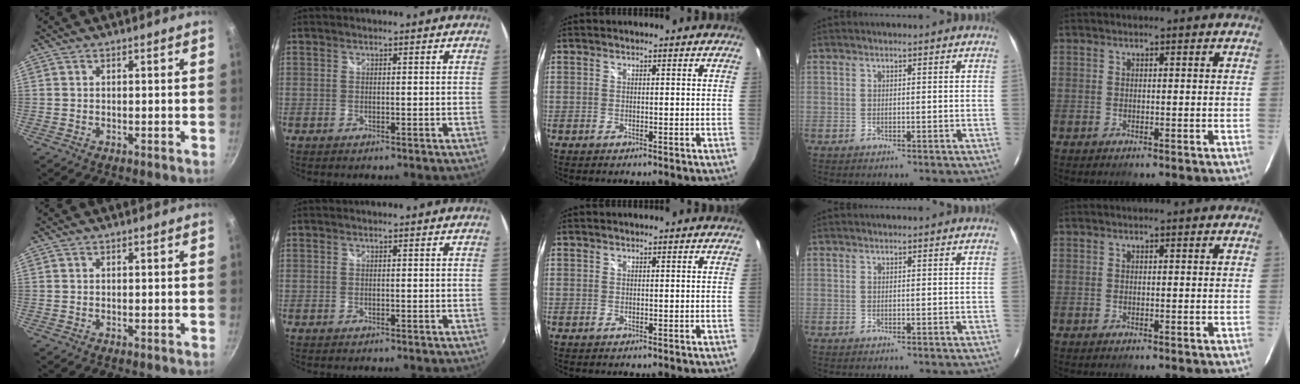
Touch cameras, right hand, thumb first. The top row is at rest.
{}